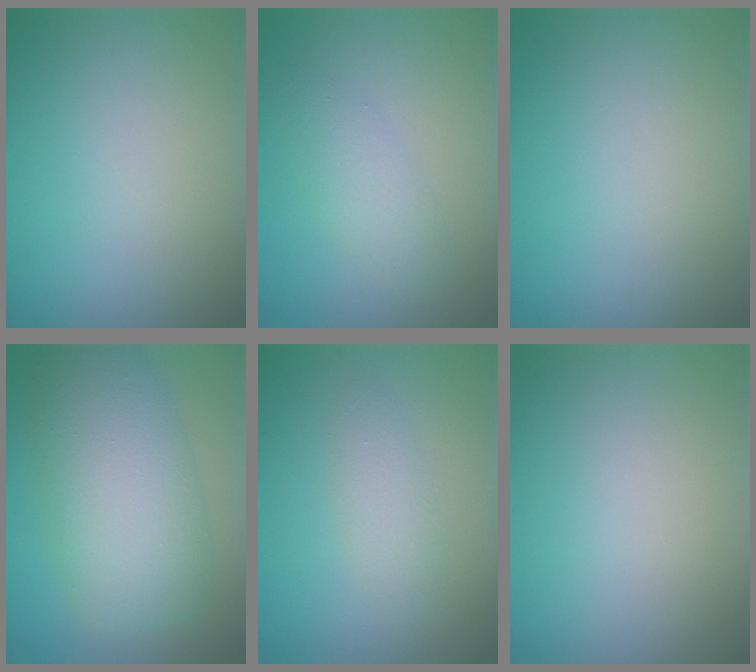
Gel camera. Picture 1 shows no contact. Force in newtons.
{"total": 2.3, "press": 2.3, "slide": 0.2}
{"total": 0.0}
{"total": 9.1, "press": 9.1, "slide": 0.3}
{"total": 1.8, "press": 1.8, "slide": 0.0}
{"total": 0.0}